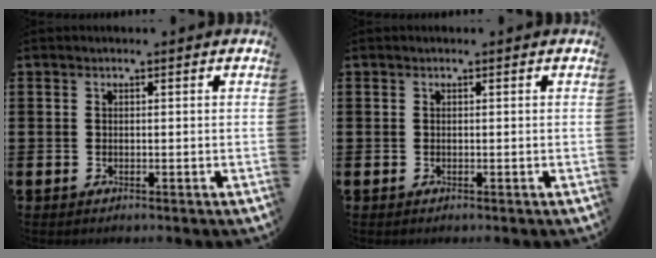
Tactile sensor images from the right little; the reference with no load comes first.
{"total": 0.0}